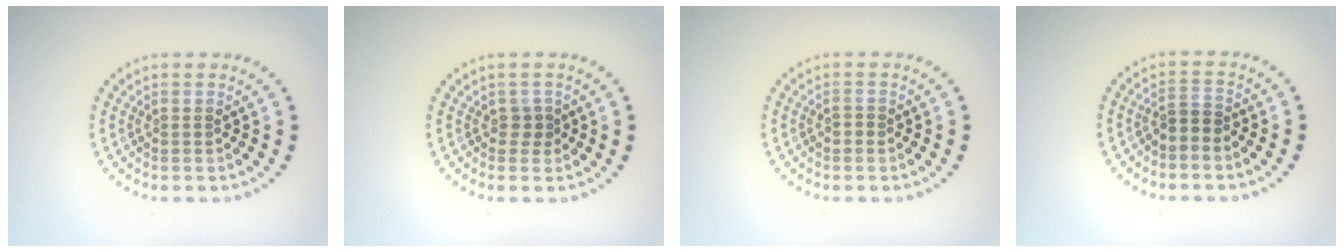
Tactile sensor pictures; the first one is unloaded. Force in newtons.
{"total": 1.2, "press": 0.9, "slide": 0.8}
{"total": 0.9, "press": 0.8, "slide": 0.2}
{"total": 1.6, "press": 1.4, "slide": 0.9}